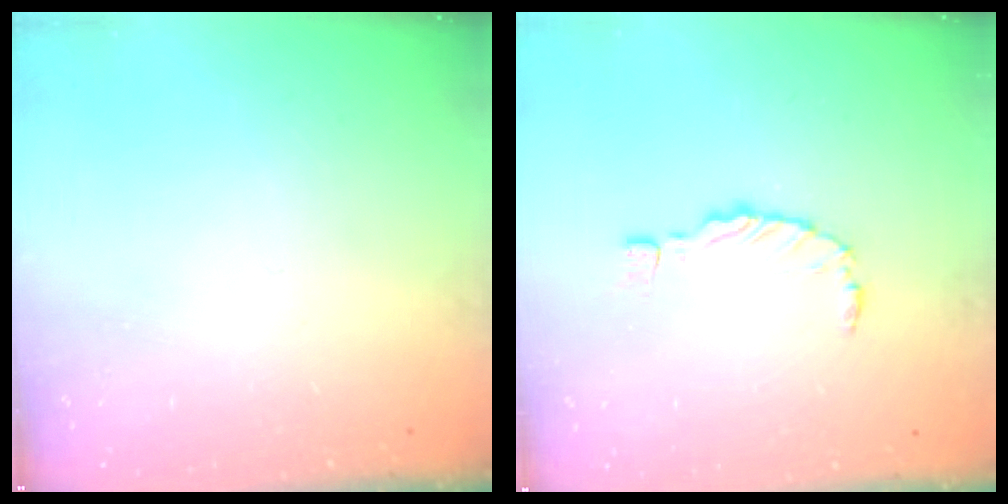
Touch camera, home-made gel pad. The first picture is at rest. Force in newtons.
{"total": 0.0}